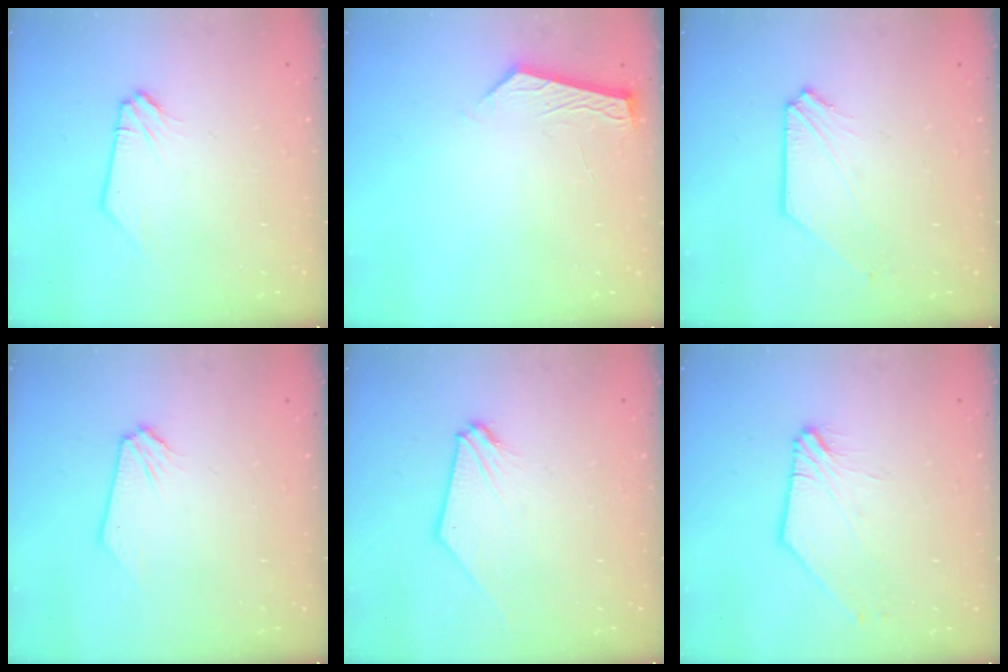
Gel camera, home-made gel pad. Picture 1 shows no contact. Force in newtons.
{"total": 5.3, "press": 5.3, "slide": 0.5}
{"total": 1.4, "press": 1.3, "slide": 0.2}
{"total": 0.0}
{"total": 0.7, "press": 0.7, "slide": 0.2}
{"total": 2.3, "press": 2.3, "slide": 0.2}